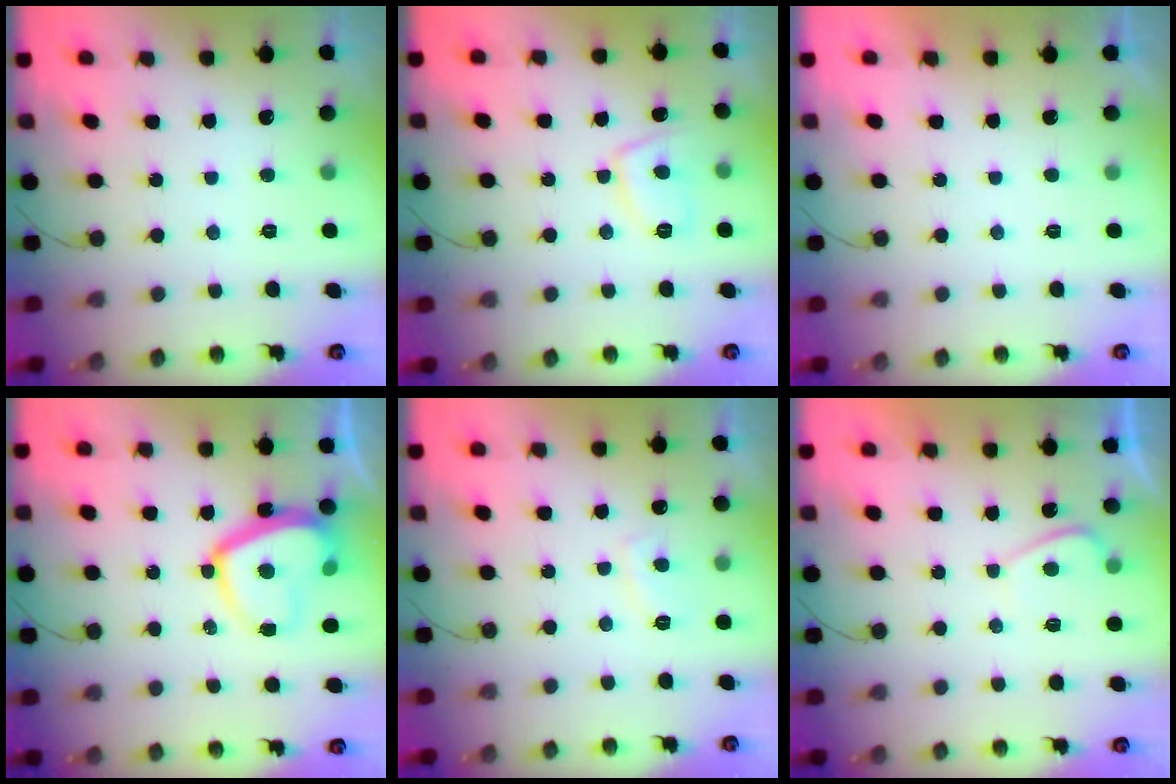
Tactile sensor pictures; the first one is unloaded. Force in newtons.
{"total": 6.9, "press": 6.9, "slide": 0.9}
{"total": 2.2, "press": 2.2, "slide": 0.4}
{"total": 13.5, "press": 13.4, "slide": 1.2}
{"total": 3.2, "press": 3.2, "slide": 0.3}
{"total": 1.8, "press": 1.7, "slide": 0.6}